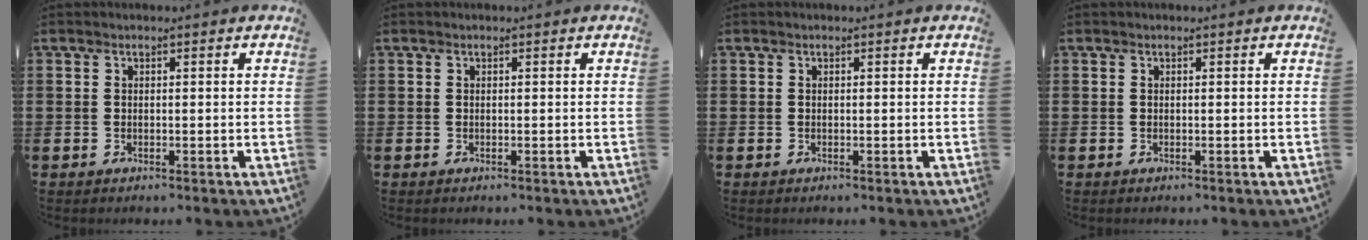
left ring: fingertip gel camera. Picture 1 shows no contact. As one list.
[{"total": 0.0}, {"total": 0.0}, {"total": 0.0}]